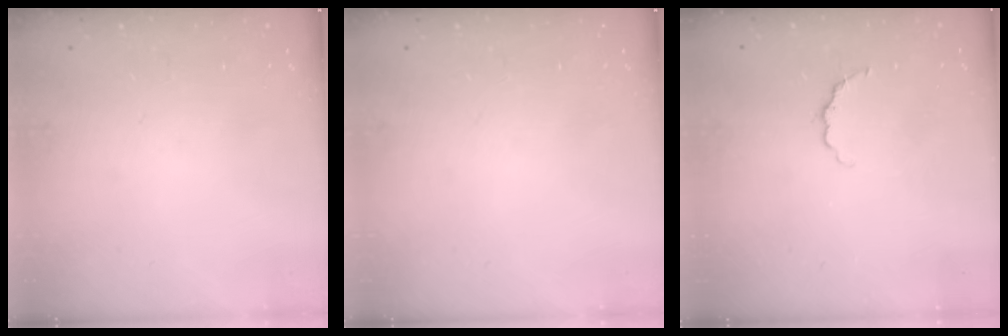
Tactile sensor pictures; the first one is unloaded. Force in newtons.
{"total": 0.0}
{"total": 3.3, "press": 3.1, "slide": 1.0}